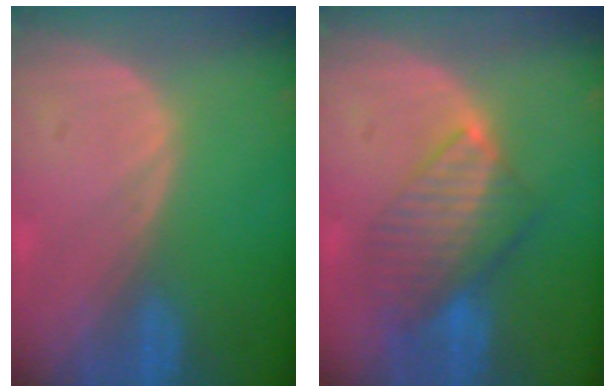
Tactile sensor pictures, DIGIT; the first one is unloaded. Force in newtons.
{"total": 8.1, "press": 7.1, "slide": 4.0}